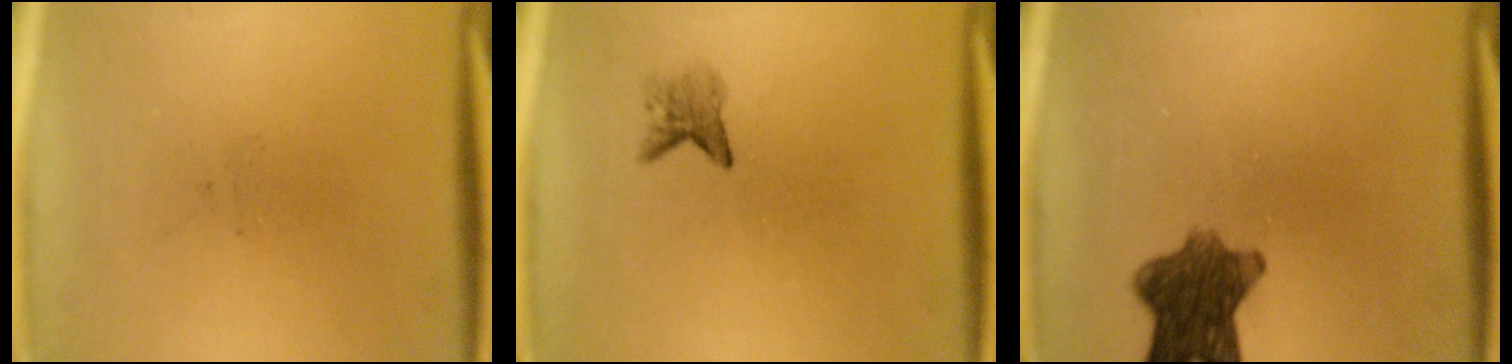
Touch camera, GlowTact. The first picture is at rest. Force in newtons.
{"total": 1.8}
{"total": 8.4}